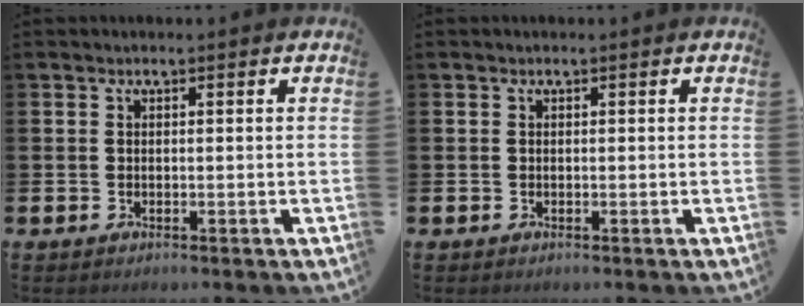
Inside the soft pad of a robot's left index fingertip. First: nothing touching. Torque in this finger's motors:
{"motor_torque": [0.00, 0.00, 0.00, 0.01]}